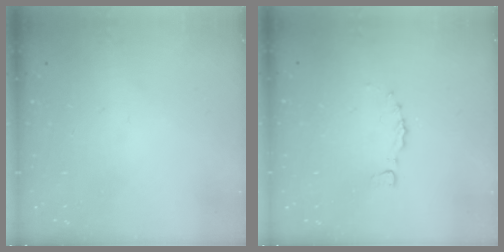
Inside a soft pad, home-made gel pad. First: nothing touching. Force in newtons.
{"total": 0.0}